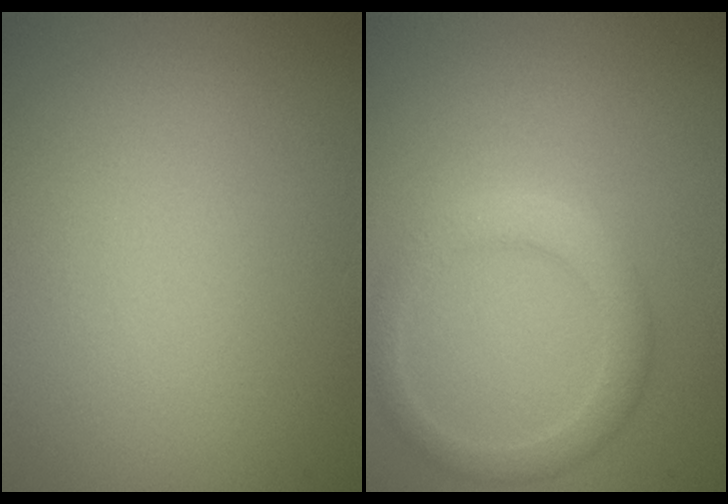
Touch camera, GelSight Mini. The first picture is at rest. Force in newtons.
{"total": 2.7, "press": 2.7, "slide": 0.0}